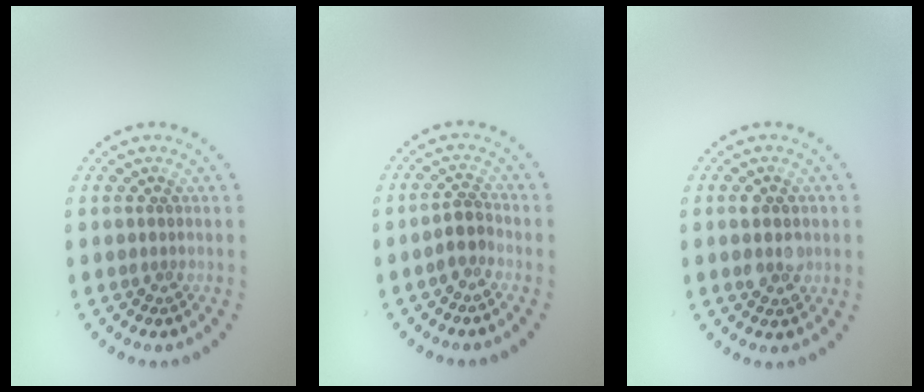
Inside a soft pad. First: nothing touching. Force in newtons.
{"total": 1.8, "press": 1.4, "slide": 1.2}
{"total": 2.7, "press": 2.7, "slide": 0.1}